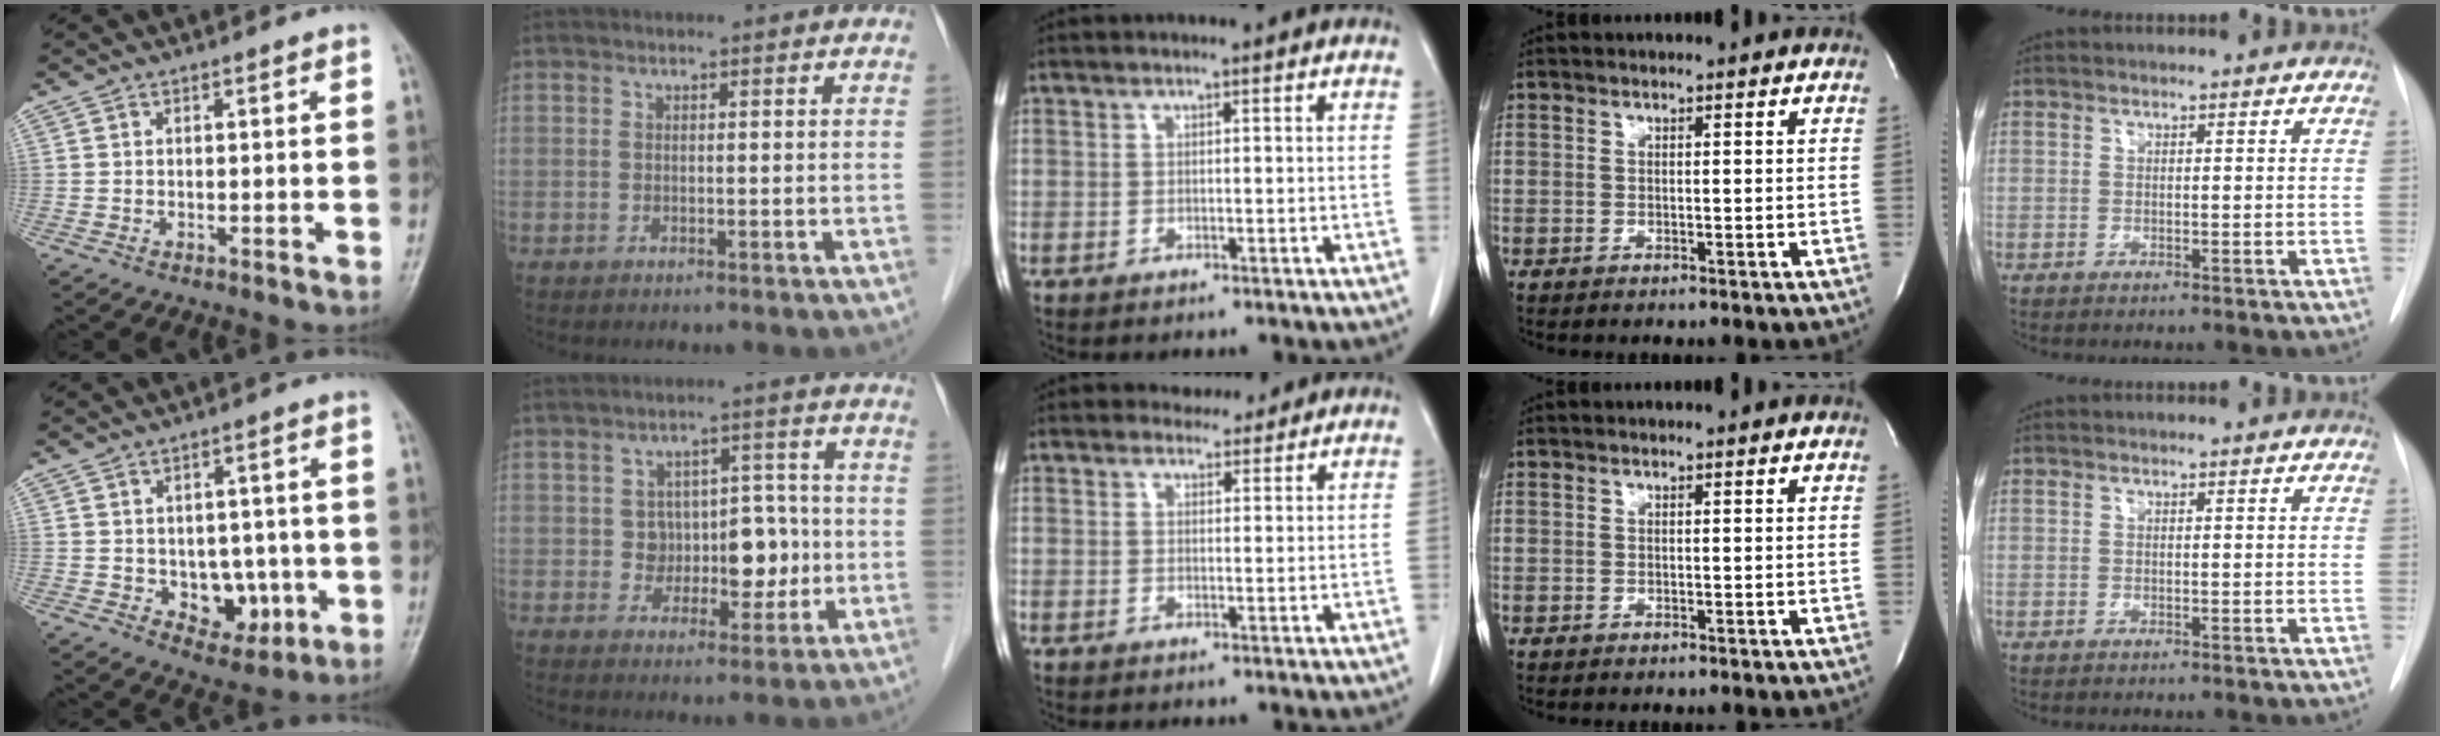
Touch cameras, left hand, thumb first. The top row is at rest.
{"thumb": {"total": 8.3, "force": [-1.7, 6.0, 5.4], "torque": [-0.029, 0.006, -0.010]}, "index": {"total": 7.4, "force": [-0.8, 5.1, 5.3], "torque": [-0.069, 0.029, -0.003]}, "middle": {"total": 2.5, "force": [2.3, 0.9, 0.0], "torque": [0.000, 0.003, 0.035]}}